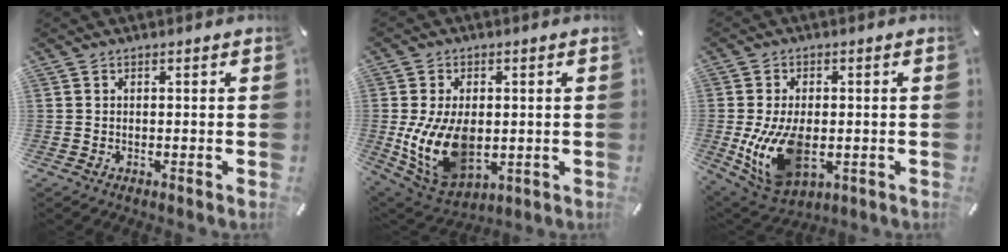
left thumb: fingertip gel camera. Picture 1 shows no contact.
{"total": 14.7, "force": [-0.9, 9.8, 10.9], "torque": [-0.223, -0.005, -0.009]}
{"total": 14.3, "force": [-1.8, 9.0, 11.0], "torque": [-0.223, -0.012, -0.029]}